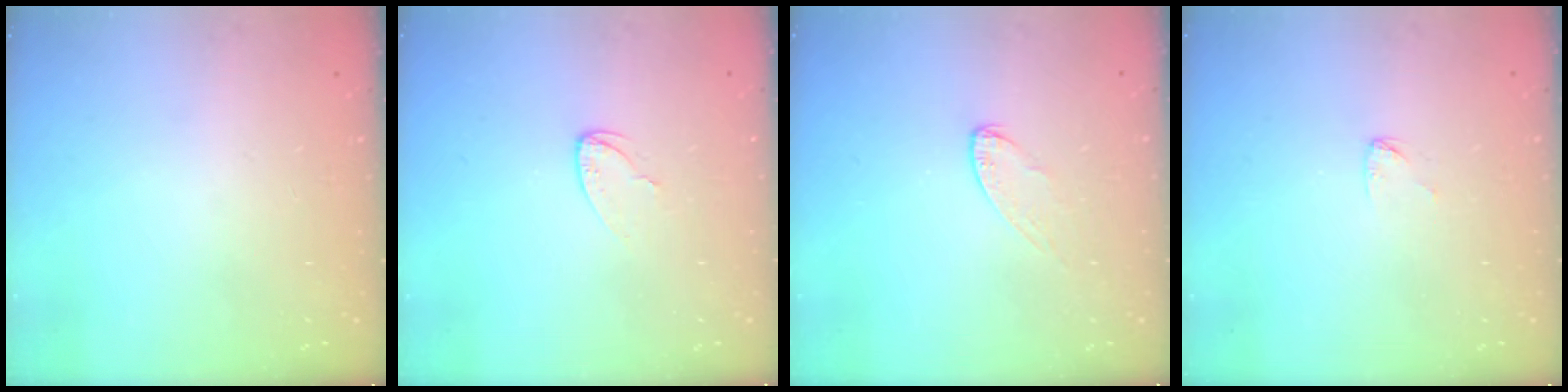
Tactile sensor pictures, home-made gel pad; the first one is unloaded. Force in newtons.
{"total": 4.0, "press": 4.0, "slide": 0.3}
{"total": 4.7, "press": 4.7, "slide": 0.5}
{"total": 3.4, "press": 3.4, "slide": 0.2}